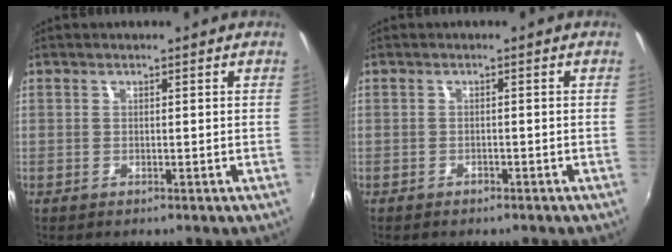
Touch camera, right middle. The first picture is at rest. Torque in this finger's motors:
{"motor_torque": [1.03, -1.11, 0.14, 0.05]}